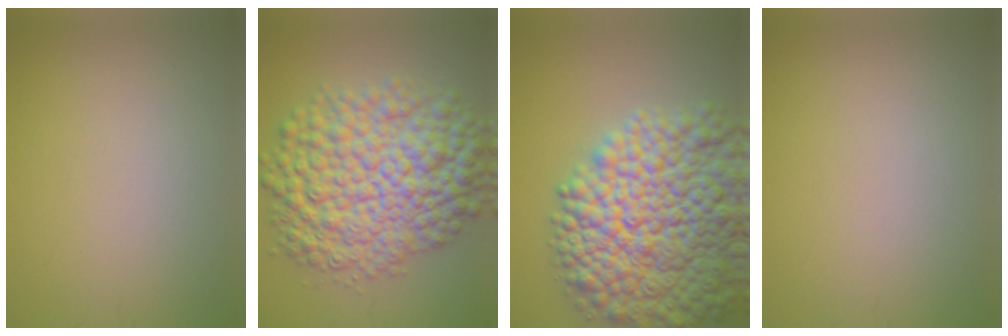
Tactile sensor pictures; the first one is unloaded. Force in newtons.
{"total": 12.0, "press": 12.0, "slide": 0.1}
{"total": 16.1, "press": 16.0, "slide": 0.8}
{"total": 0.0}